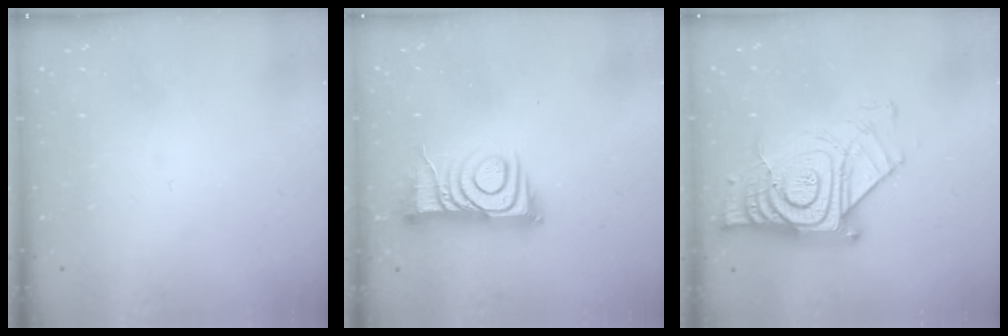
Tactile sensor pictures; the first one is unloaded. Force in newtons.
{"total": 11.5, "press": 11.5, "slide": 0.3}
{"total": 18.2, "press": 18.1, "slide": 1.4}